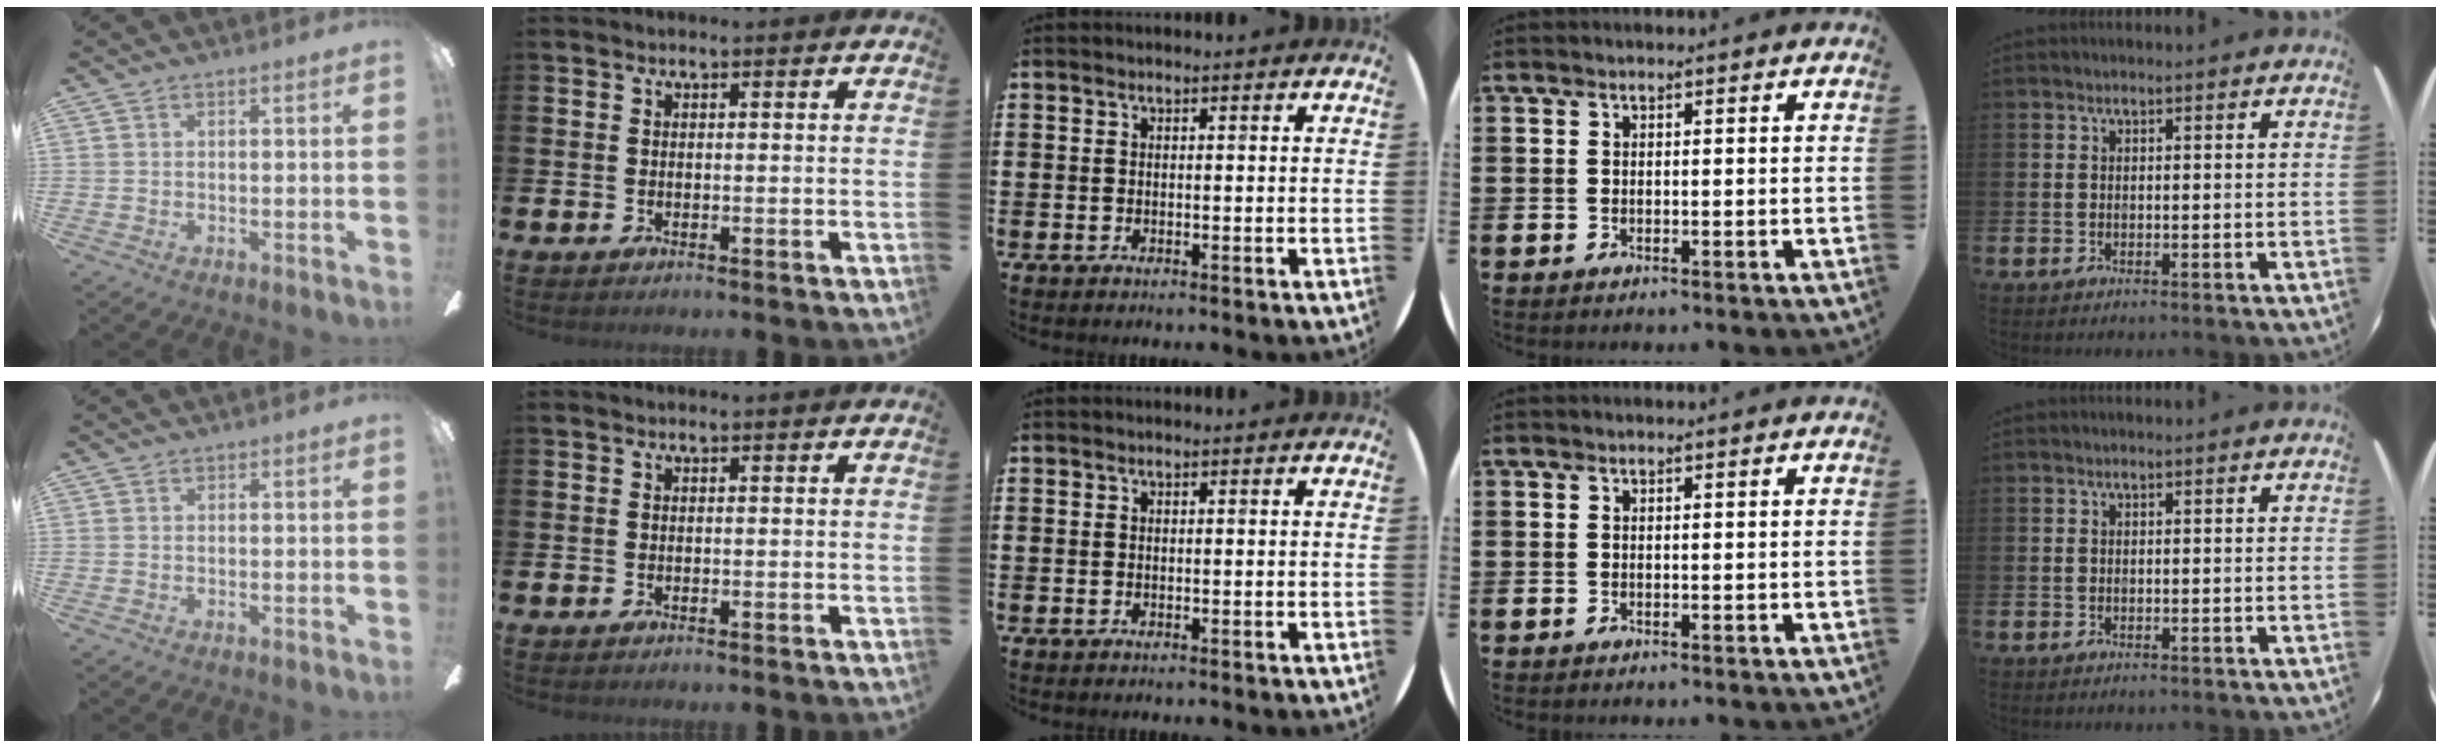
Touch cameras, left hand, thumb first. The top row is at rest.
{}